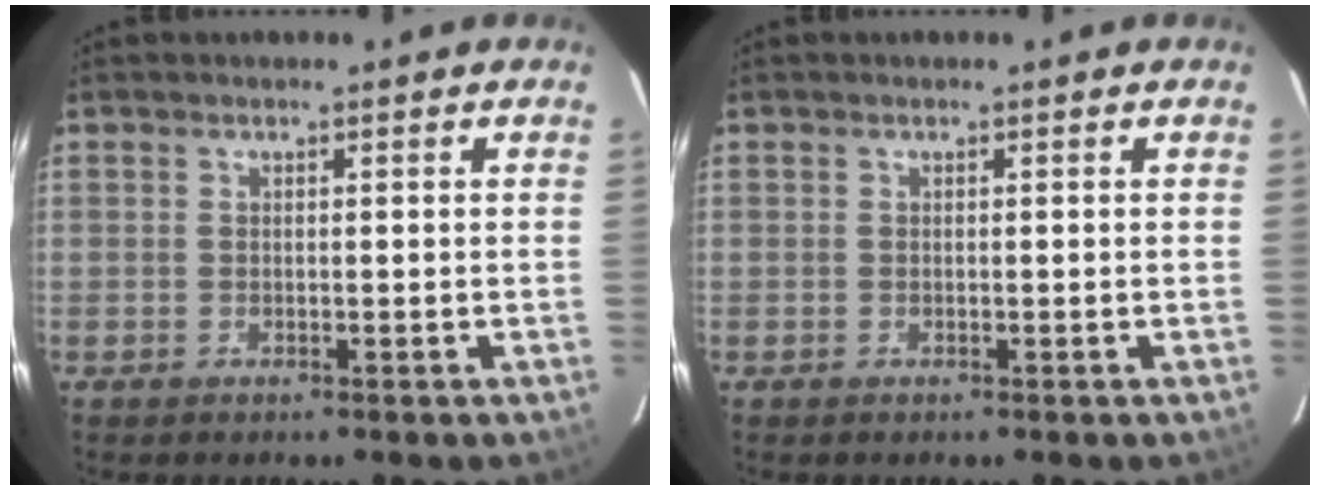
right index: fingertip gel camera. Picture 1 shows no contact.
{"total": 0.0}